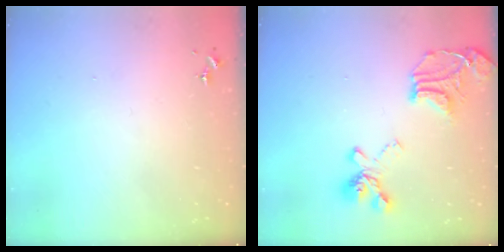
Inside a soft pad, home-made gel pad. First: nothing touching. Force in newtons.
{"total": 20.2, "press": 20.1, "slide": 2.1}